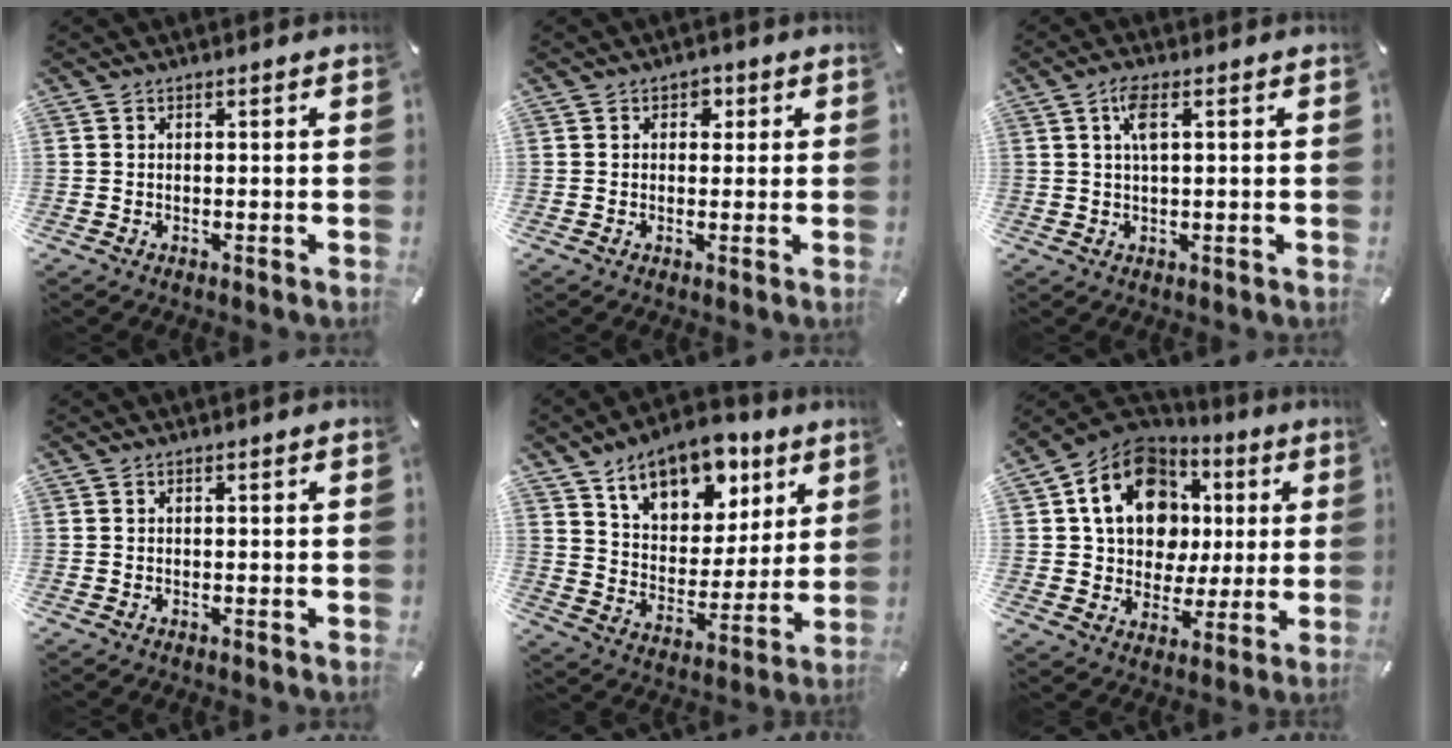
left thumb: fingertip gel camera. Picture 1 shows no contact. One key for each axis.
{"total": 2.3, "fx": 0.5, "fy": 2.0, "fz": 1.0, "tx": 0.003, "ty": -0.003, "tz": 0.001}
{"total": 4.4, "fx": 1.4, "fy": 1.4, "fz": 3.9, "tx": -0.083, "ty": 0.006, "tz": 0.022}
{"total": 0.0}
{"total": 14.7, "fx": 10.2, "fy": 8.7, "fz": 6.1, "tx": -0.091, "ty": -0.067, "tz": 0.182}
{"total": 17.0, "fx": 4.9, "fy": 13.8, "fz": 8.7, "tx": -0.166, "ty": -0.023, "tz": 0.091}